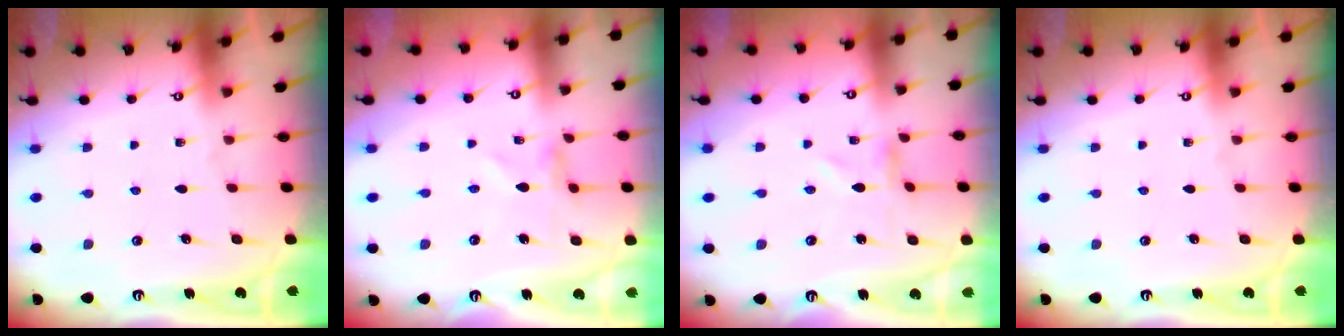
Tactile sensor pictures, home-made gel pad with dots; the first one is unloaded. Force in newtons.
{"total": 1.0, "press": 1.0, "slide": 0.2}
{"total": 0.0}
{"total": 0.0}